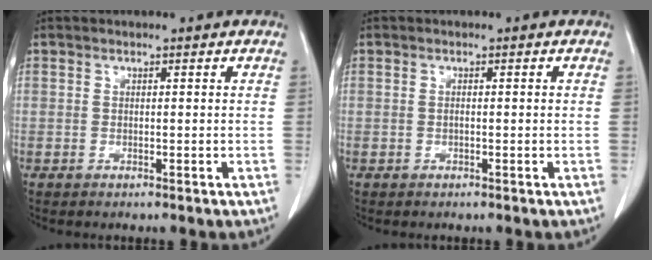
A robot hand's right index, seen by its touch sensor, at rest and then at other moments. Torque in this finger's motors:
{"motor_torque": [-0.12, 0.07, -0.02, -0.01]}